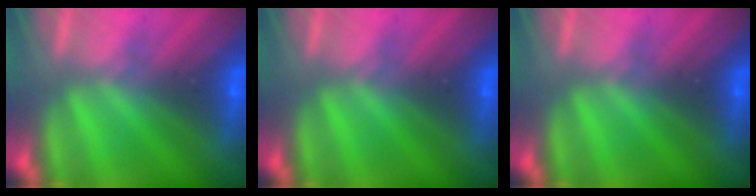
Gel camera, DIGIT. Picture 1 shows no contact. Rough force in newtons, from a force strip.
{"total": 0.0}
{"total": 0.0}